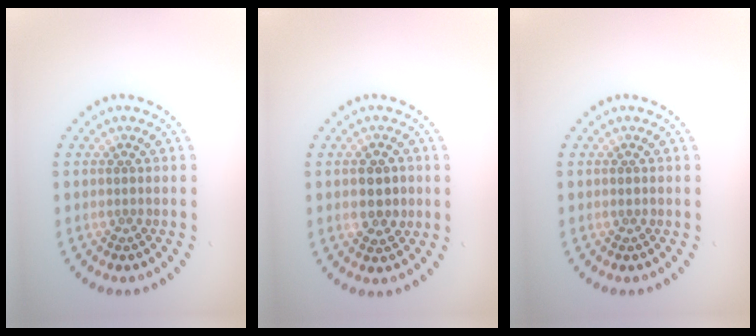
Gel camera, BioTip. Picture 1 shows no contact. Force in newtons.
{"total": 2.9, "press": 2.9, "slide": 0.1}
{"total": 0.5, "press": 0.5, "slide": 0.1}